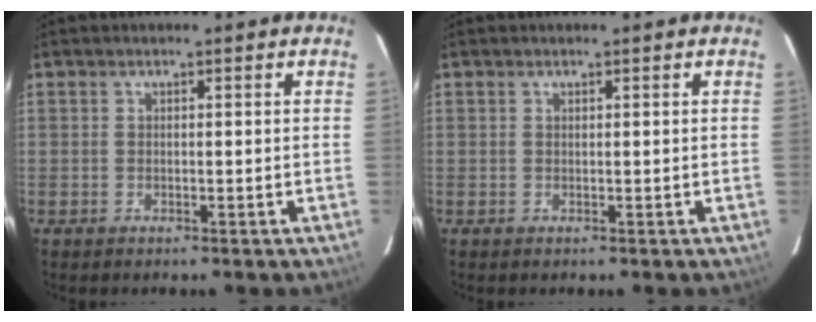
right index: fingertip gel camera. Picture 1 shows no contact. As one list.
[{"total": 0.0}]